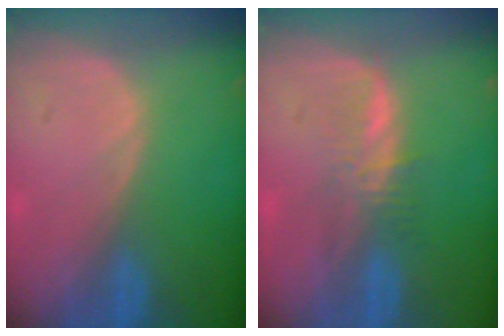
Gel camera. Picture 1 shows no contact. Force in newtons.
{"total": 3.4, "press": 3.4, "slide": 0.2}